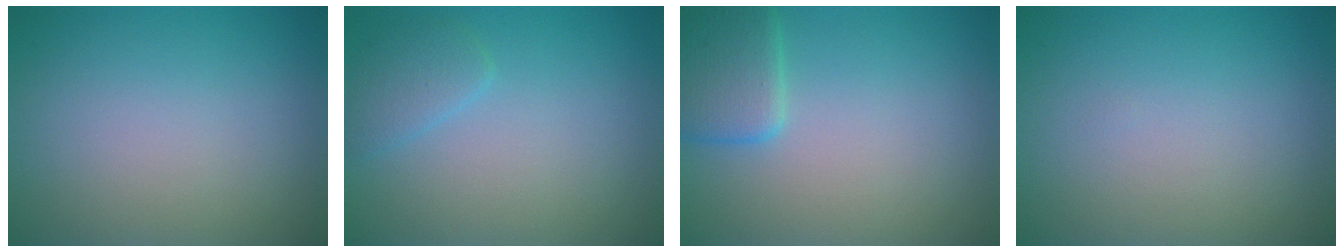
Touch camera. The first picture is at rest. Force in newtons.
{"total": 1.6, "press": 1.6, "slide": 0.2}
{"total": 3.3, "press": 3.3, "slide": 0.2}
{"total": 0.0}